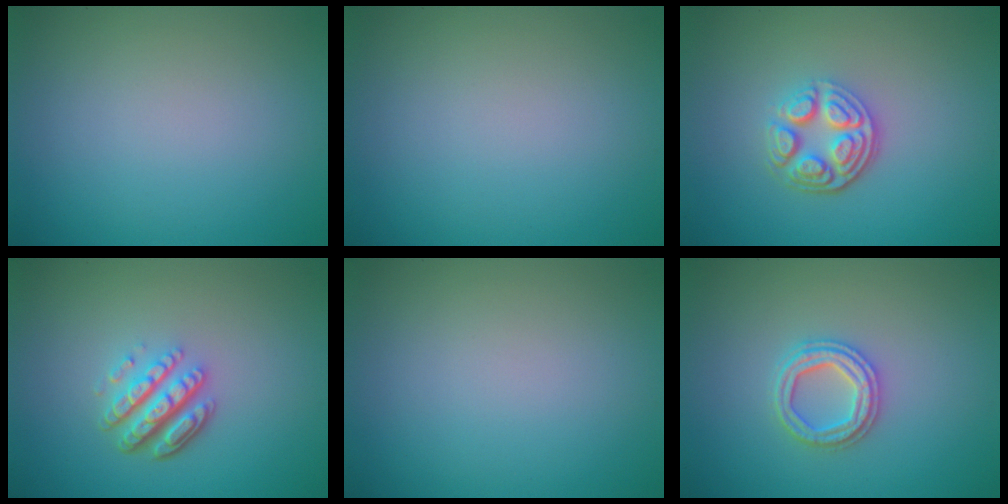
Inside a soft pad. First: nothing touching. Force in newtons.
{"total": 0.0}
{"total": 4.1, "press": 3.2, "slide": 2.5}
{"total": 4.8, "press": 3.4, "slide": 3.4}
{"total": 0.0}
{"total": 2.6, "press": 2.6, "slide": 0.5}